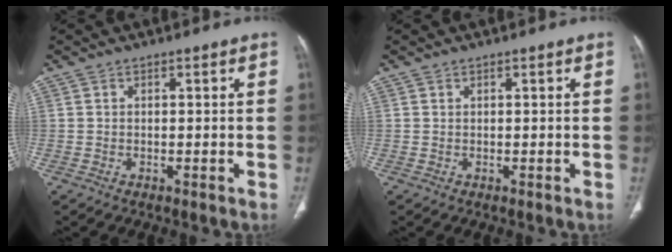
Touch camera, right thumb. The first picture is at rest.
{"total": 0.0}